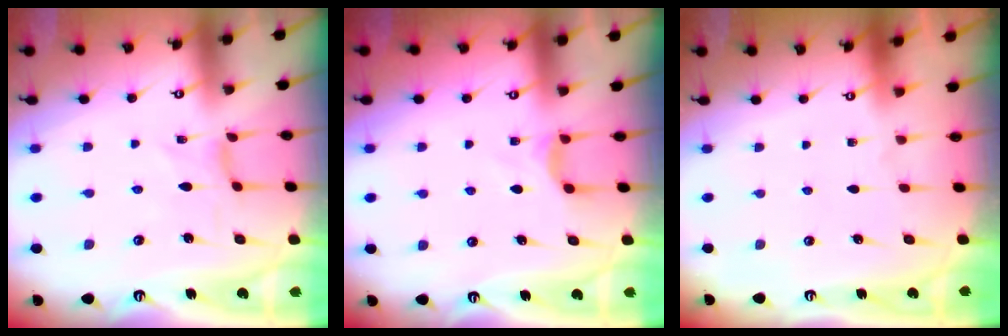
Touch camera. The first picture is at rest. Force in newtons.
{"total": 2.8, "press": 2.8, "slide": 0.4}
{"total": 0.0}